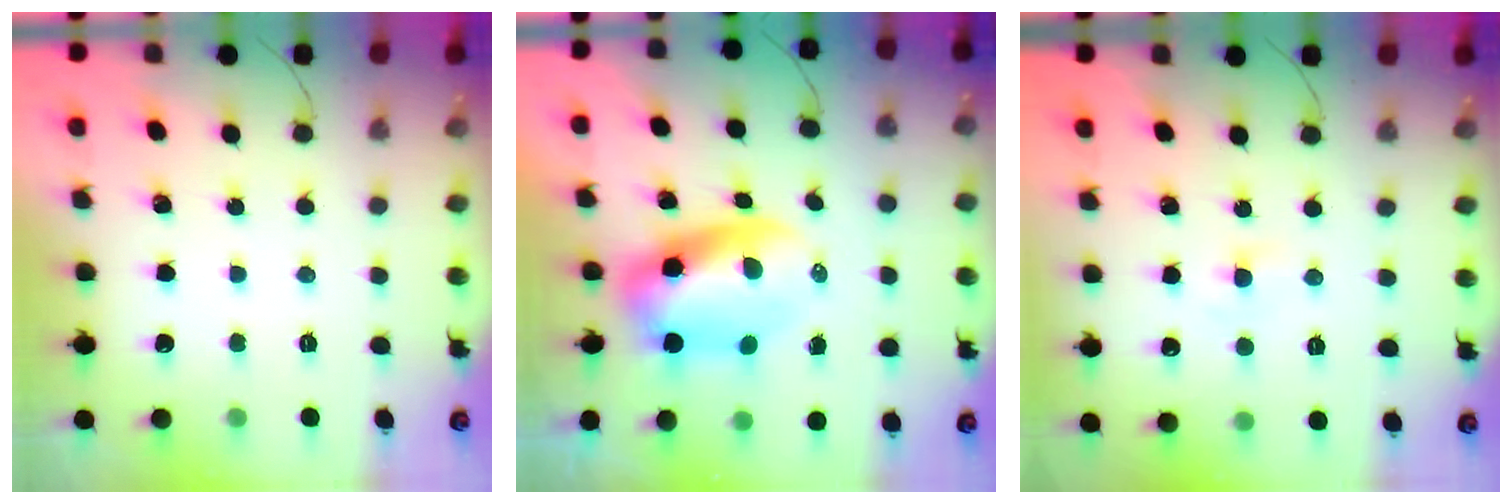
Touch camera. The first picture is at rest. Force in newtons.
{"total": 7.6, "press": 7.3, "slide": 2.0}
{"total": 1.9, "press": 1.7, "slide": 0.8}